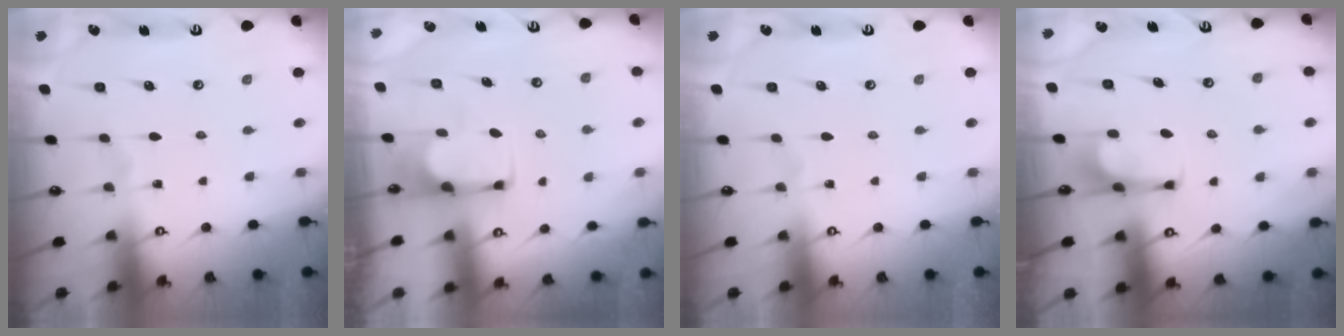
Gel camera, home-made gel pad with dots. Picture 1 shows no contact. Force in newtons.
{"total": 1.8, "press": 1.7, "slide": 0.5}
{"total": 0.0}
{"total": 4.9, "press": 4.9, "slide": 0.6}